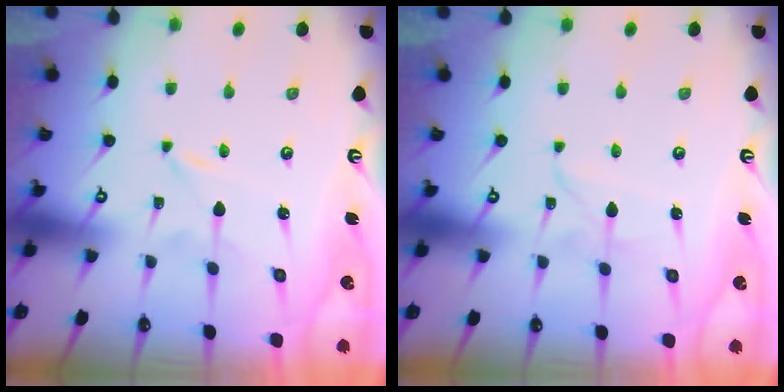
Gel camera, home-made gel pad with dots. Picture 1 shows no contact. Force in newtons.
{"total": 2.1, "press": 2.1, "slide": 0.1}